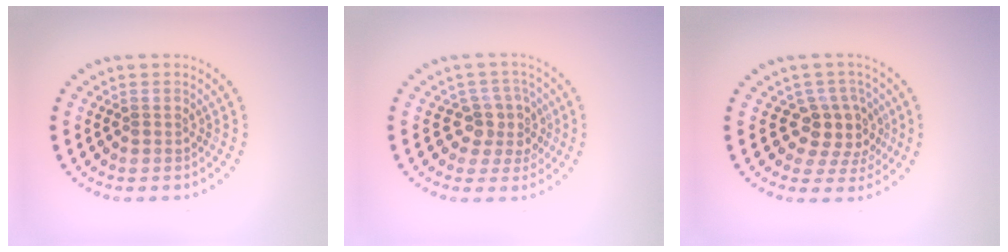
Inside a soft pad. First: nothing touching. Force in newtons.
{"total": 3.0, "press": 2.4, "slide": 1.8}
{"total": 3.7, "press": 2.9, "slide": 2.3}